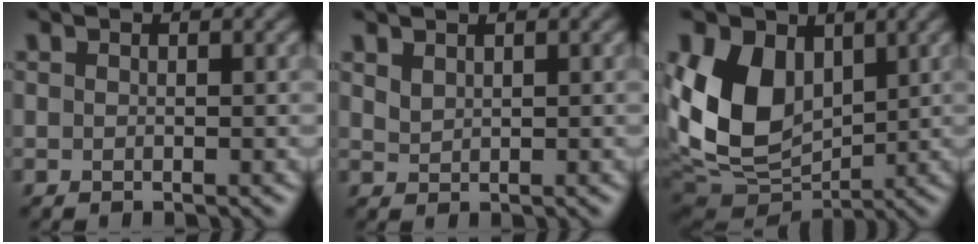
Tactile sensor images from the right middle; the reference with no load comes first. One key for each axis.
{"total": 1.0, "fx": 0.9, "fy": 0.4, "fz": 0.4, "tx": -0.015, "ty": 0.000, "tz": 0.021}
{"total": 9.8, "fx": 2.3, "fy": 7.0, "fz": 6.4, "tx": -0.141, "ty": -0.013, "tz": 0.041}